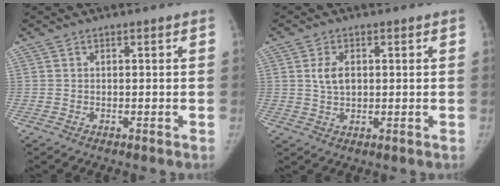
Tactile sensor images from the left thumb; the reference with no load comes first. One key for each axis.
{"total": 4.0, "fx": 0.8, "fy": 2.6, "fz": 3.0, "tx": -0.048, "ty": -0.001, "tz": 0.016}